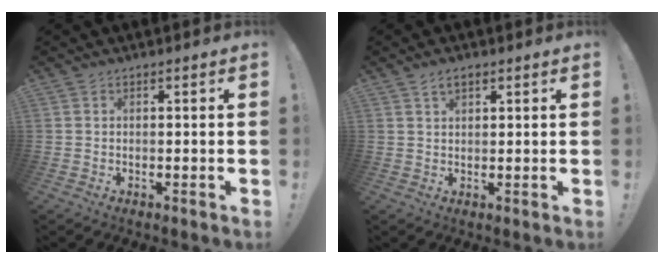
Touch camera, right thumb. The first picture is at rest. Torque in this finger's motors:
{"motor_torque": [-0.45, 0.44, 0.01, 0.01, 0.00]}